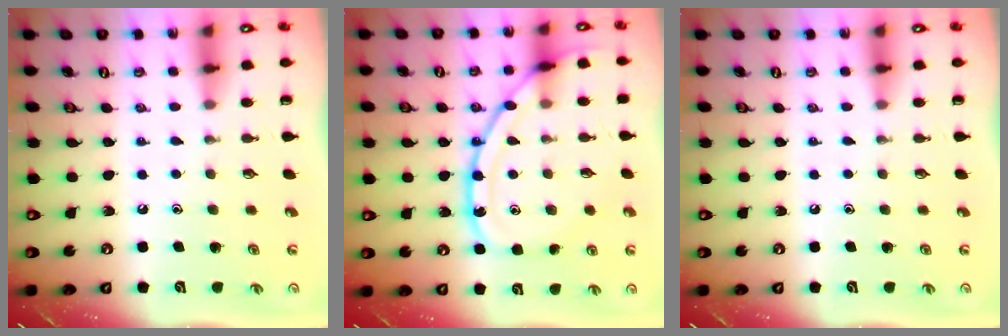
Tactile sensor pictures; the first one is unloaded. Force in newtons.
{"total": 15.0, "press": 15.0, "slide": 0.6}
{"total": 0.0}